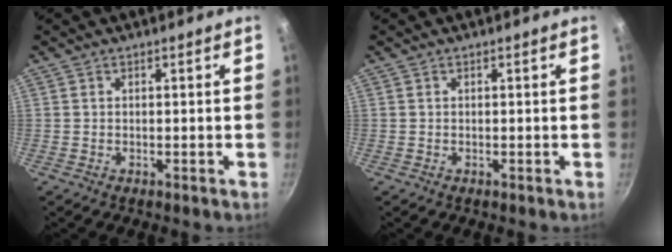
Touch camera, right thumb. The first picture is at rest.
{"total": 0.0}